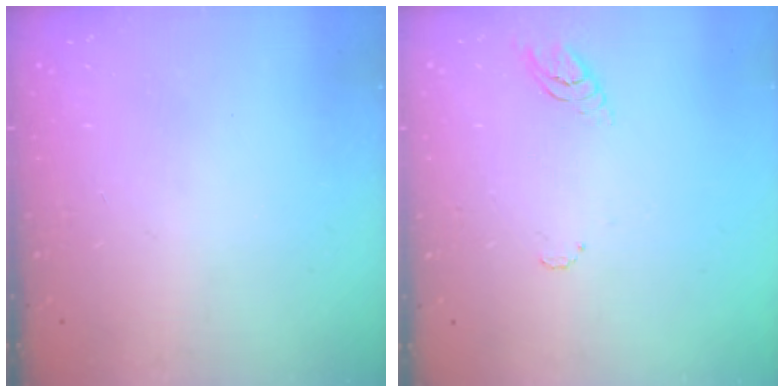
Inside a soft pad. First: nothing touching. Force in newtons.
{"total": 4.9, "press": 4.9, "slide": 0.4}